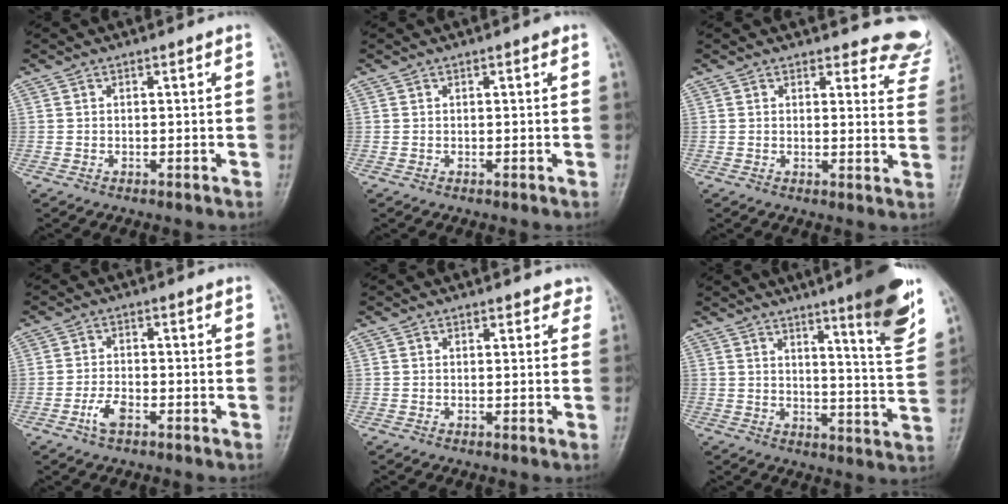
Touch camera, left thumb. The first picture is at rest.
{"total": 0.5, "force": [0.3, 0.1, 0.5], "torque": [-0.006, 0.001, 0.001]}
{"total": 10.1, "force": [9.6, 3.0, -0.1], "torque": [0.062, -0.079, 0.069]}
{"total": 3.6, "force": [-1.9, 1.7, 2.6], "torque": [-0.052, 0.011, -0.037]}
{"total": 2.6, "force": [2.2, 1.3, 0.6], "torque": [0.023, -0.006, 0.014]}
{"total": 14.9, "force": [8.8, 1.6, 11.9], "torque": [-0.144, -0.052, 0.125]}